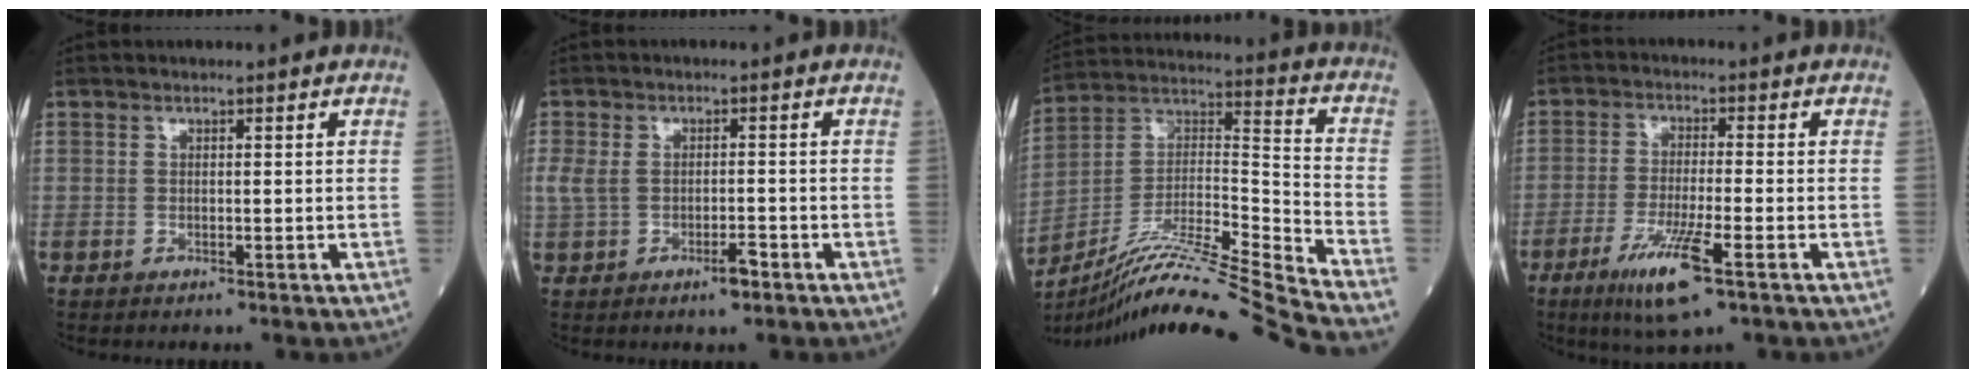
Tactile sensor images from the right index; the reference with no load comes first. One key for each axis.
{"total": 4.7, "fx": -1.5, "fy": 2.0, "fz": 4.0, "tx": -0.087, "ty": 0.011, "tz": -0.018}
{"total": 22.0, "fx": -19.4, "fy": -2.8, "fz": 10.1, "tx": -0.196, "ty": -0.009, "tz": -0.337}
{"total": 8.7, "fx": -4.5, "fy": 0.6, "fz": 7.4, "tx": -0.145, "ty": -0.021, "tz": -0.077}